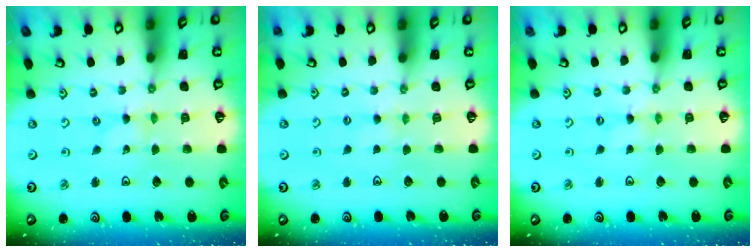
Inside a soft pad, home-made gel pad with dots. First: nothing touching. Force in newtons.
{"total": 2.5, "press": 2.5, "slide": 0.3}
{"total": 0.0}